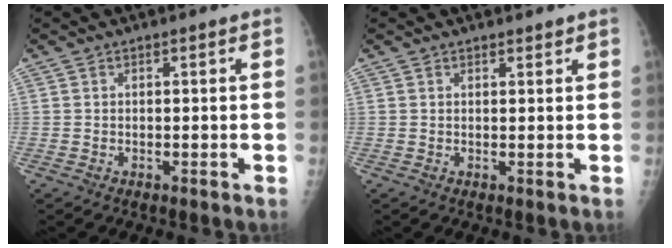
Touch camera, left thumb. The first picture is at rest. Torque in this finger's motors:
{"motor_torque": [0.09, 0.19, -0.18, -0.25, 0.02]}